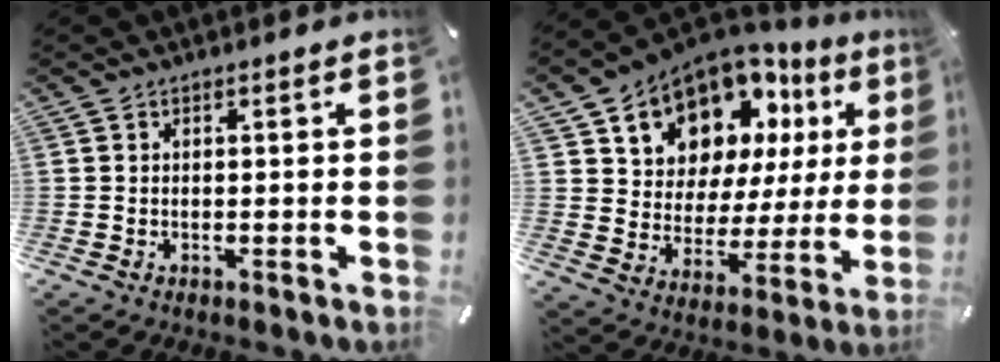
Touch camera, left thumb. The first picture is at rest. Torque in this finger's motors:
{"motor_torque": [1.27, 1.84, 1.53, -1.24, 0.47]}